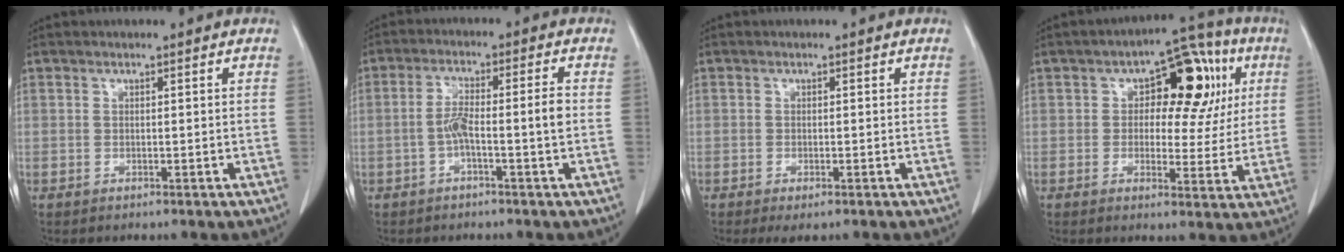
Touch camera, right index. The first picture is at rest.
{"total": 5.5, "force": [-1.3, 0.2, 5.3], "torque": [-0.101, 0.017, -0.021]}
{"total": 2.0, "force": [-1.2, 0.6, 1.5], "torque": [-0.021, -0.004, -0.015]}
{"total": 12.2, "force": [3.2, 6.5, 9.8], "torque": [-0.113, 0.039, 0.043]}